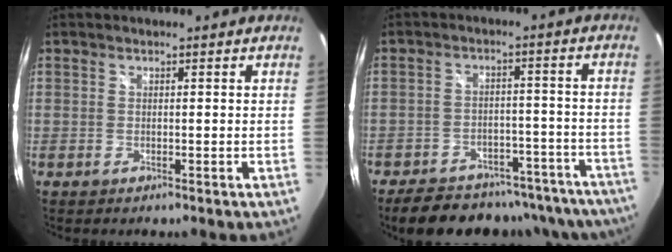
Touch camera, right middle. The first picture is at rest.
{"total": 22.6, "force": [-19.0, 8.9, 8.4], "torque": [-0.147, 0.025, -0.219]}